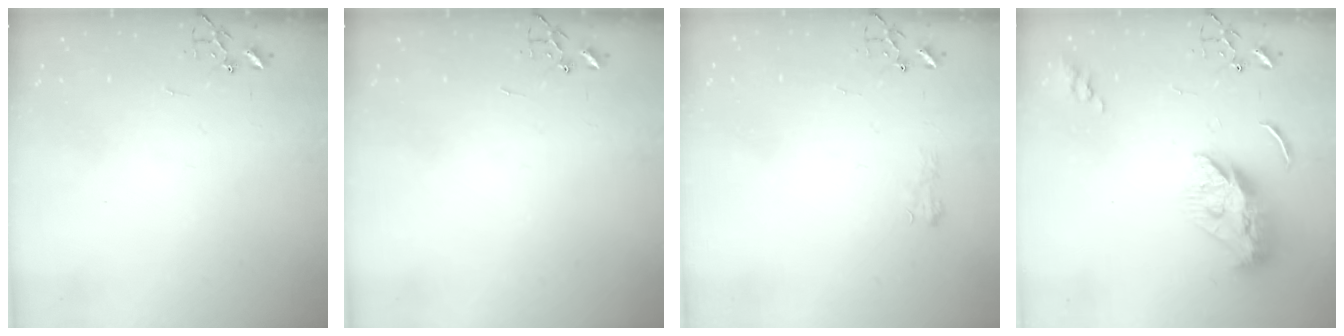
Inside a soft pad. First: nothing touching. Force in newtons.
{"total": 0.0}
{"total": 5.9, "press": 5.8, "slide": 0.8}
{"total": 11.9, "press": 11.9, "slide": 0.9}